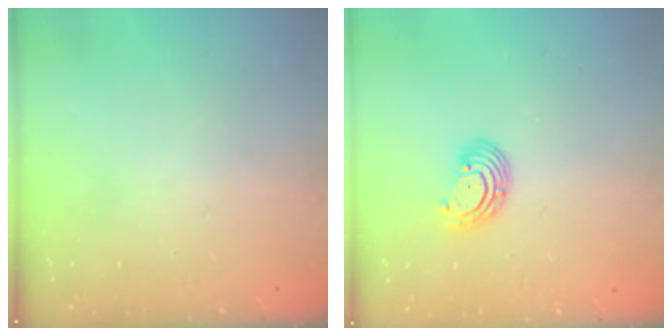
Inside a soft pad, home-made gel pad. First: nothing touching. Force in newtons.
{"total": 3.9, "press": 3.9, "slide": 0.3}